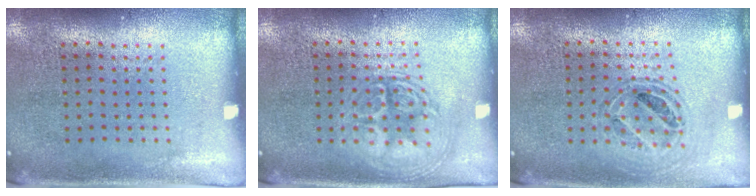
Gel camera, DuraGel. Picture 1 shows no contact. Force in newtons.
{"total": 2.2, "press": 2.2, "slide": 0.3}
{"total": 0.8, "press": 0.7, "slide": 0.2}